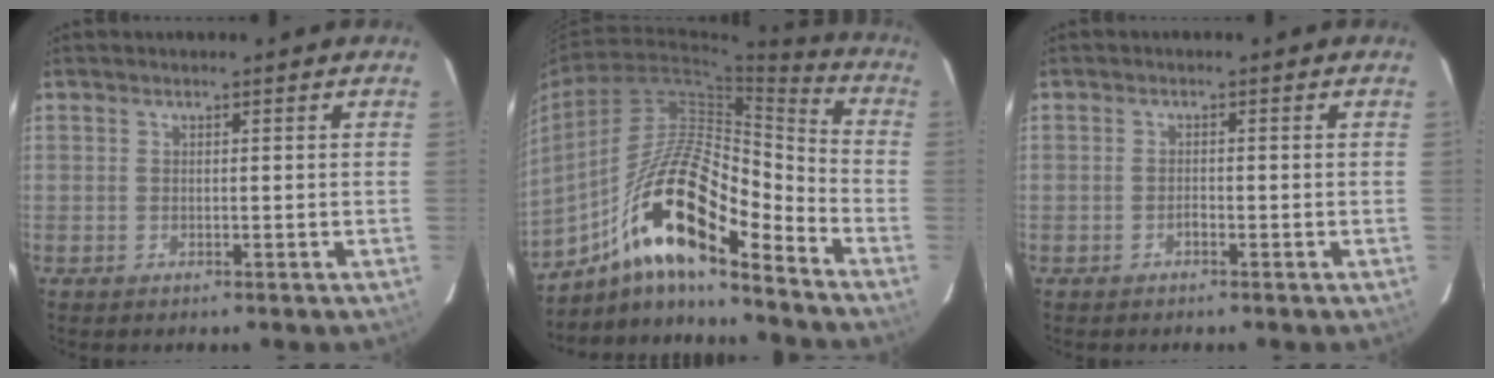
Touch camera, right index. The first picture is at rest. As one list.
[{"total": 17.6, "force": [-10.5, 3.8, 13.6], "torque": [-0.250, 0.024, -0.179]}, {"total": 0.8, "force": [-0.6, 0.3, 0.5], "torque": [-0.008, 0.002, -0.012]}]